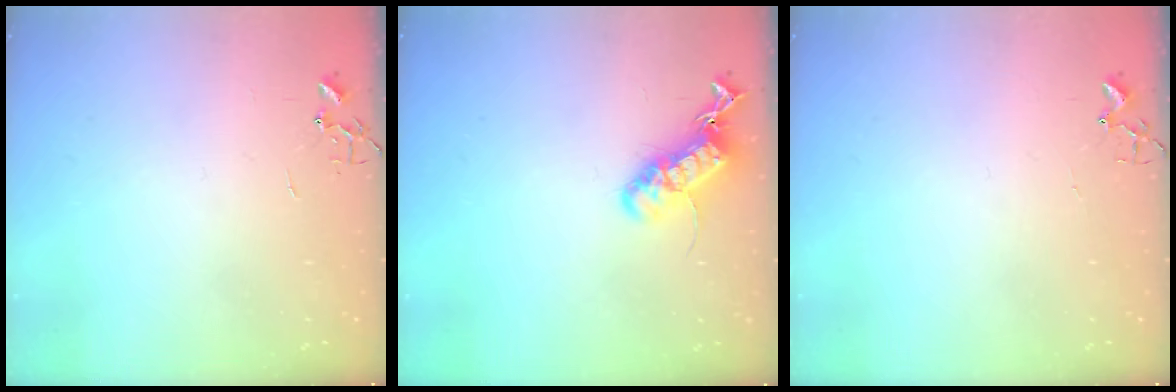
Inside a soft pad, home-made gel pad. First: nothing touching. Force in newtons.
{"total": 16.7, "press": 16.6, "slide": 1.2}
{"total": 1.8, "press": 1.8, "slide": 0.2}